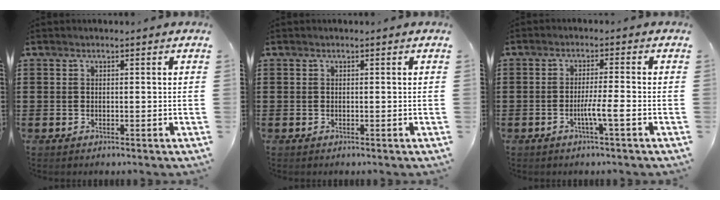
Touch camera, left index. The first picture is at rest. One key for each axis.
{"total": 0.0}
{"total": 4.0, "fx": -1.6, "fy": -0.2, "fz": 3.7, "tx": -0.071, "ty": -0.009, "tz": -0.034}